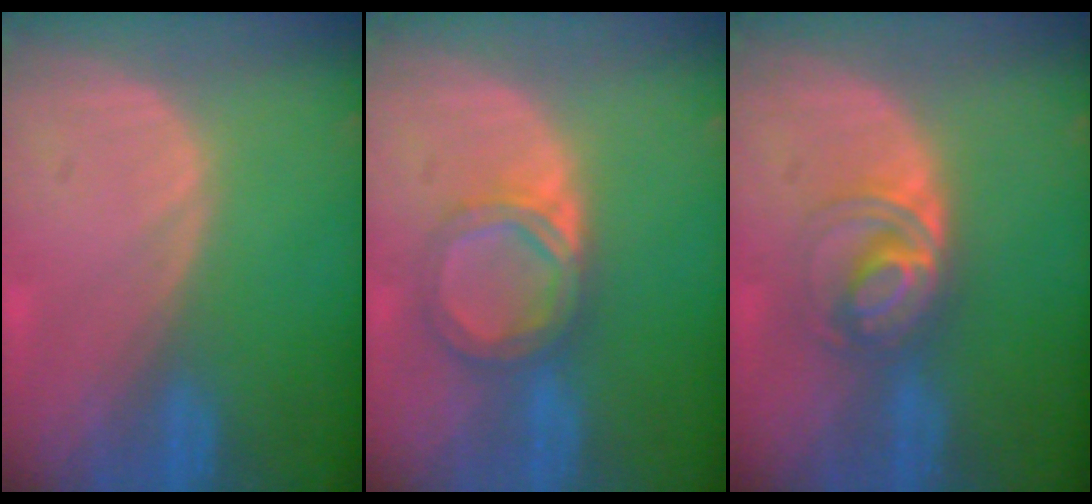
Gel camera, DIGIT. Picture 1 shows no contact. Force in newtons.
{"total": 5.6, "press": 5.3, "slide": 1.9}
{"total": 5.8, "press": 5.4, "slide": 2.0}